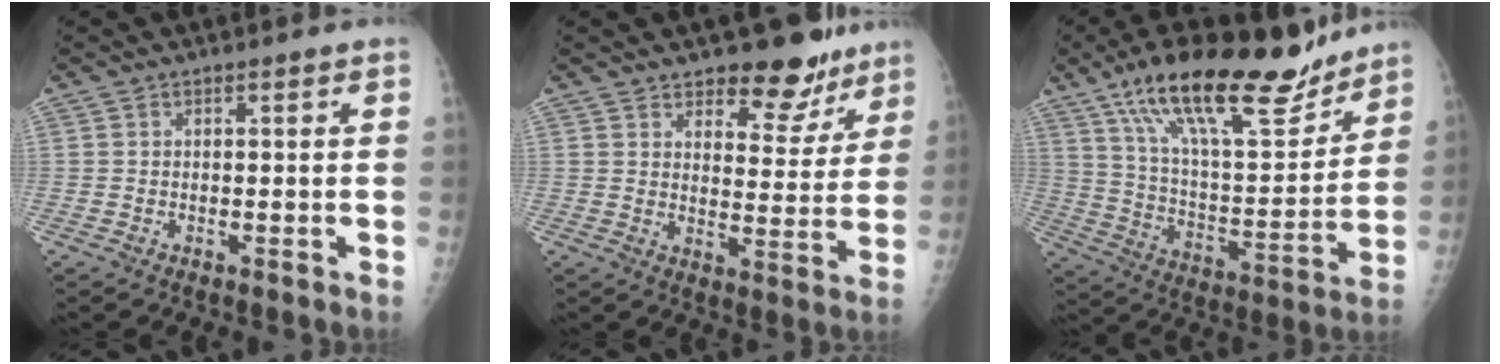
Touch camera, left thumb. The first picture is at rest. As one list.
[{"total": 11.4, "force": [8.9, 5.4, 4.7], "torque": [-0.015, -0.063, 0.121]}, {"total": 24.4, "force": [17.5, 7.7, 15.2], "torque": [-0.212, -0.069, 0.294]}]